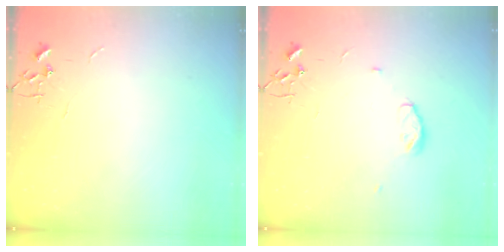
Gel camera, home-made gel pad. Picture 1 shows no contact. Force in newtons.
{"total": 6.5, "press": 6.5, "slide": 0.8}